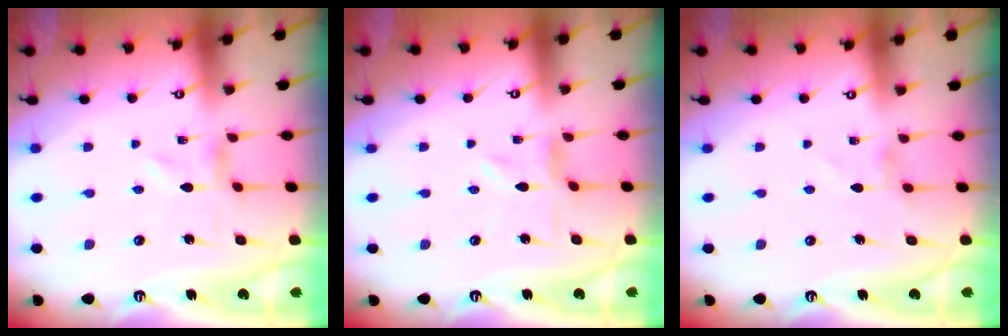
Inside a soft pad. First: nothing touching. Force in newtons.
{"total": 0.0}
{"total": 1.2, "press": 1.2, "slide": 0.3}